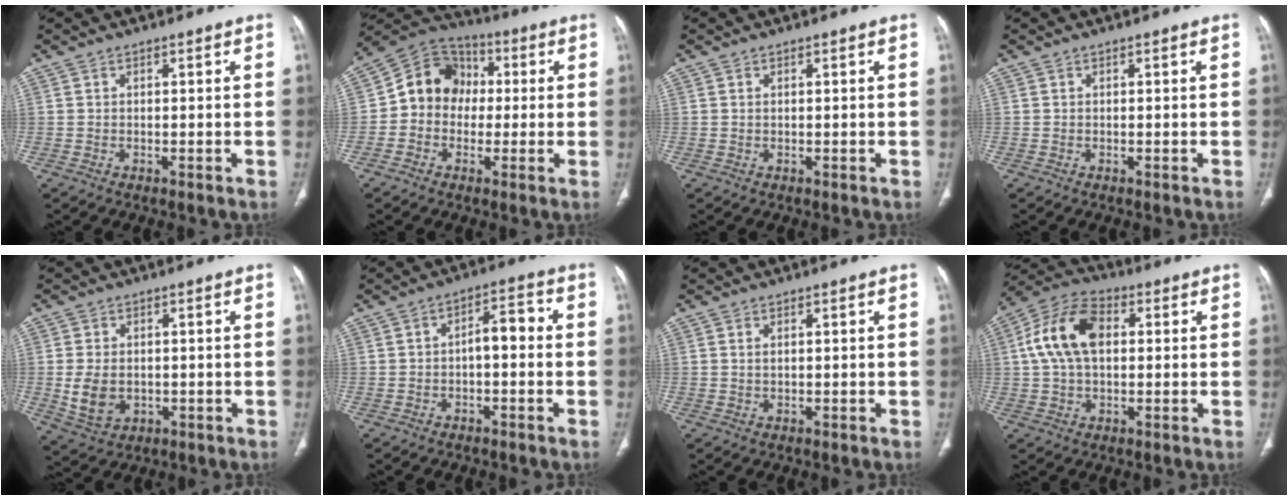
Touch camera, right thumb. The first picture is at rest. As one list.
[{"total": 11.6, "force": [0.0, 10.1, 5.7], "torque": [-0.065, 0.032, -0.018]}, {"total": 0.0}, {"total": 0.0}, {"total": 6.9, "force": [-0.5, 5.1, 4.7], "torque": [-0.083, -0.004, 0.005]}, {"total": 5.3, "force": [-0.5, 2.5, 4.7], "torque": [-0.061, 0.029, -0.015]}, {"total": 0.9, "force": [0.4, 0.5, 0.7], "torque": [-0.016, 0.004, 0.010]}, {"total": 13.0, "force": [2.2, 8.0, 10.0], "torque": [-0.193, 0.026, 0.033]}]